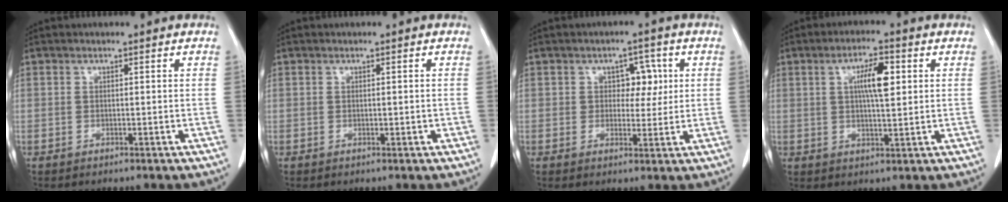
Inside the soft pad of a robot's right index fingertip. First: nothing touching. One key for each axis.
{"total": 0.7, "fx": -0.1, "fy": 0.3, "fz": 0.7, "tx": -0.013, "ty": -0.001, "tz": 0.002}
{"total": 4.6, "fx": 1.1, "fy": 3.1, "fz": 3.2, "tx": -0.035, "ty": 0.011, "tz": 0.017}
{"total": 6.3, "fx": 1.6, "fy": 1.4, "fz": 5.9, "tx": -0.106, "ty": 0.006, "tz": 0.028}